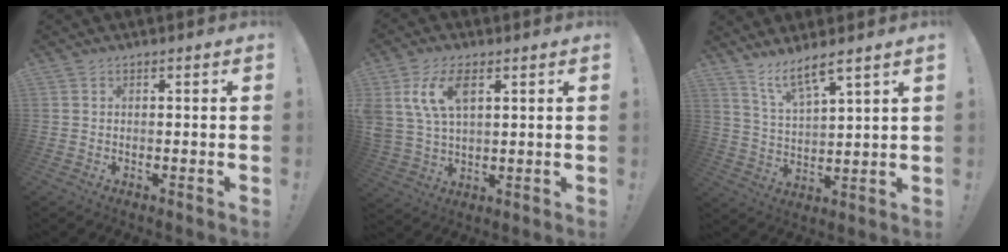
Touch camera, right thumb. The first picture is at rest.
{"total": 11.1, "force": [4.6, 6.3, 7.9], "torque": [-0.164, -0.007, 0.083]}
{"total": 8.1, "force": [6.7, 0.8, 4.5], "torque": [-0.082, -0.040, 0.117]}